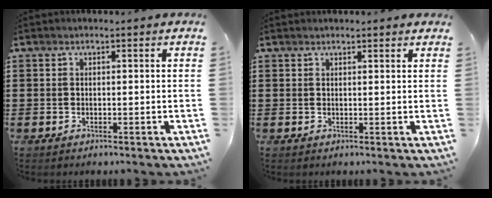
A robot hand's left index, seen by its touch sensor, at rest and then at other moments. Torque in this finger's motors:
{"motor_torque": [2.14, 0.00, 0.65, 0.06]}